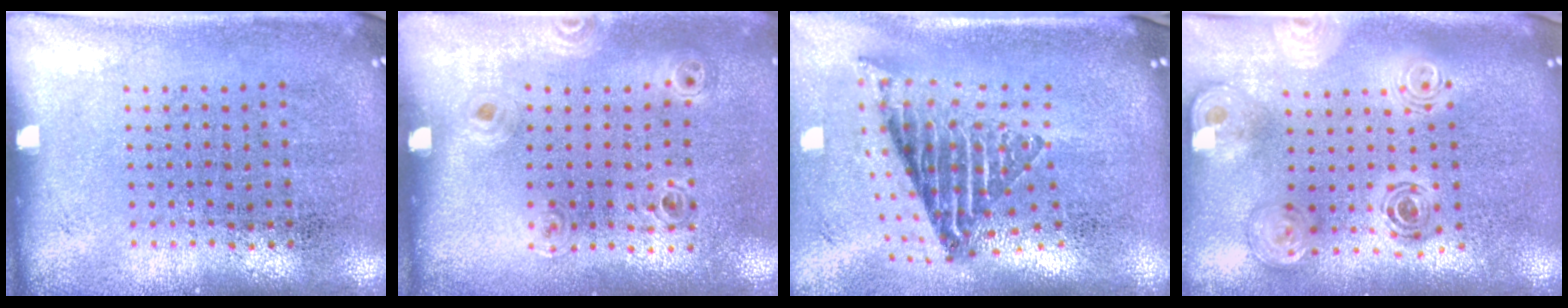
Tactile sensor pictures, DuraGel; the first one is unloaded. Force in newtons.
{"total": 0.9, "press": 0.9, "slide": 0.2}
{"total": 2.6, "press": 1.6, "slide": 2.0}
{"total": 1.7, "press": 1.5, "slide": 0.8}